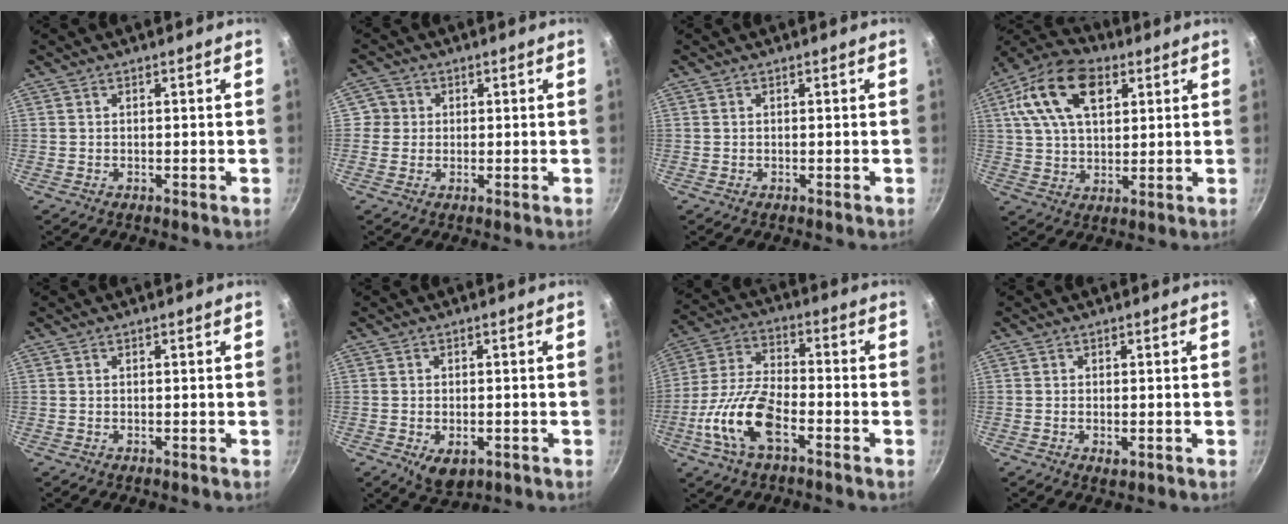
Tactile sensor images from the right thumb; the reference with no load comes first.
{"total": 3.2, "force": [0.2, 3.2, 0.4], "torque": [0.024, 0.007, -0.005]}
{"total": 0.0}
{"total": 15.9, "force": [5.8, 9.6, 11.3], "torque": [-0.189, 0.002, 0.091]}
{"total": 0.0}
{"total": 5.3, "force": [-1.8, 3.3, 3.8], "torque": [-0.047, -0.003, -0.019]}
{"total": 13.4, "force": [-5.6, 5.8, 10.7], "torque": [-0.212, 0.031, -0.119]}
{"total": 1.6, "force": [-0.4, 0.8, 1.3], "torque": [-0.023, -0.003, -0.006]}